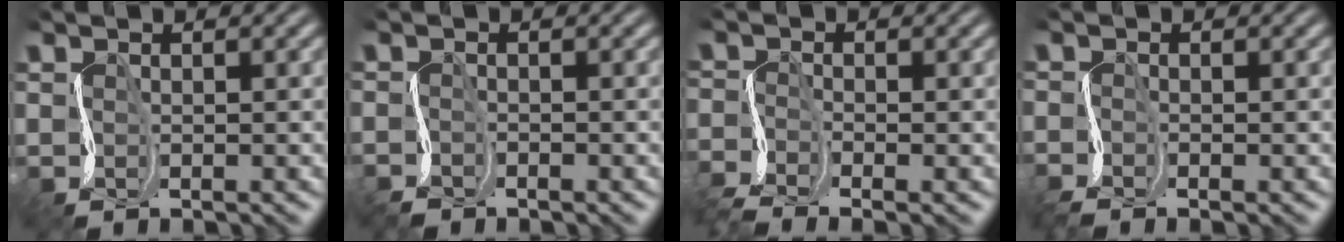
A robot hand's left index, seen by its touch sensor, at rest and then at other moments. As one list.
[{"total": 1.8, "force": [-1.8, 0.2, 0.1], "torque": [-0.007, 0.000, -0.041]}, {"total": 3.6, "force": [-3.2, 0.7, 1.6], "torque": [-0.039, -0.012, -0.074]}, {"total": 1.7, "force": [-1.6, 0.0, 0.4], "torque": [-0.015, -0.004, -0.042]}]